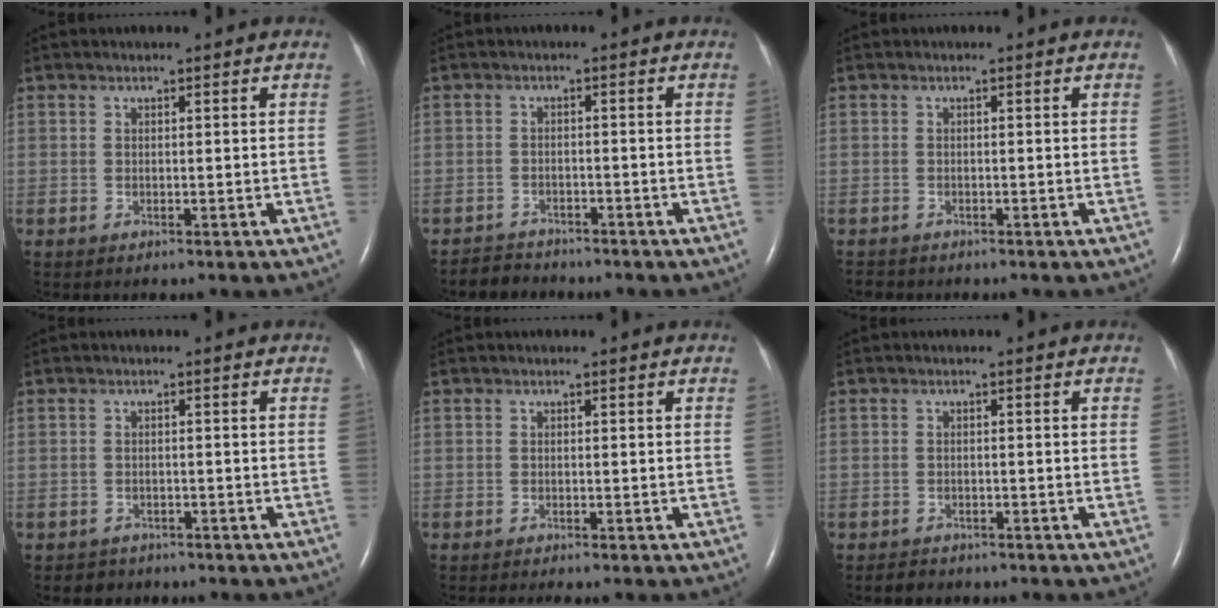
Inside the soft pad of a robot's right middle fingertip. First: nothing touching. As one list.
[{"total": 3.1, "force": [-2.9, 0.9, -0.7], "torque": [0.006, -0.006, -0.052]}, {"total": 1.1, "force": [-1.1, 0.4, -0.1], "torque": [-0.003, -0.004, -0.017]}, {"total": 2.0, "force": [-1.5, 1.3, -0.4], "torque": [-0.007, 0.004, -0.024]}, {"total": 1.6, "force": [-1.4, -0.2, 0.8], "torque": [-0.011, -0.001, -0.020]}, {"total": 1.7, "force": [-1.5, 0.9, 0.1], "torque": [-0.012, -0.001, -0.023]}]